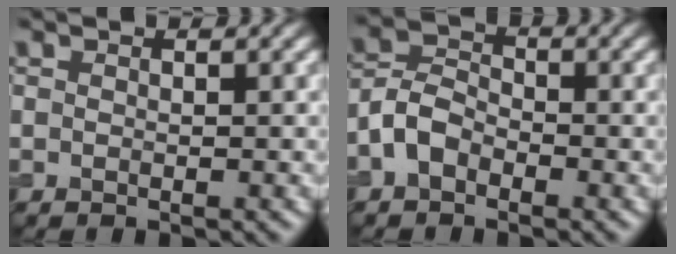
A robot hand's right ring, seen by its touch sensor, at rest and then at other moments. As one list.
[{"total": 3.2, "force": [-1.6, 2.1, 1.8], "torque": [-0.034, 0.009, -0.041]}]